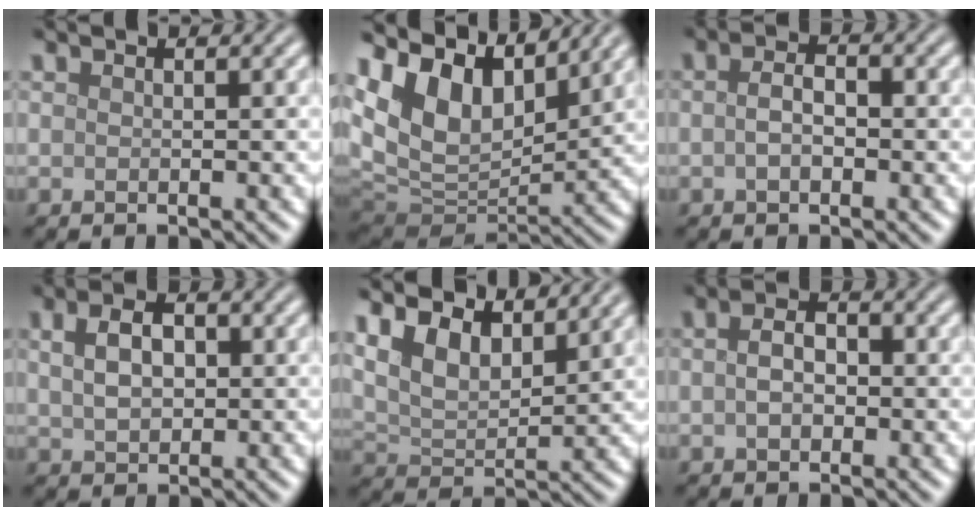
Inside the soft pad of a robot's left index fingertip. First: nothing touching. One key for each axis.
{"total": 11.3, "fx": 6.3, "fy": 6.4, "fz": 6.8, "tx": -0.146, "ty": 0.019, "tz": 0.114}
{"total": 2.2, "fx": -0.2, "fy": 1.2, "fz": 1.8, "tx": -0.036, "ty": 0.004, "tz": -0.007}
{"total": 4.1, "fx": 1.0, "fy": 2.7, "fz": 3.0, "tx": -0.056, "ty": 0.009, "tz": 0.015}
{"total": 6.9, "fx": 4.5, "fy": 3.1, "fz": 4.2, "tx": -0.088, "ty": 0.010, "tz": 0.062}
{"total": 2.7, "fx": 0.0, "fy": 1.8, "fz": 2.1, "tx": -0.042, "ty": 0.006, "tz": -0.005}